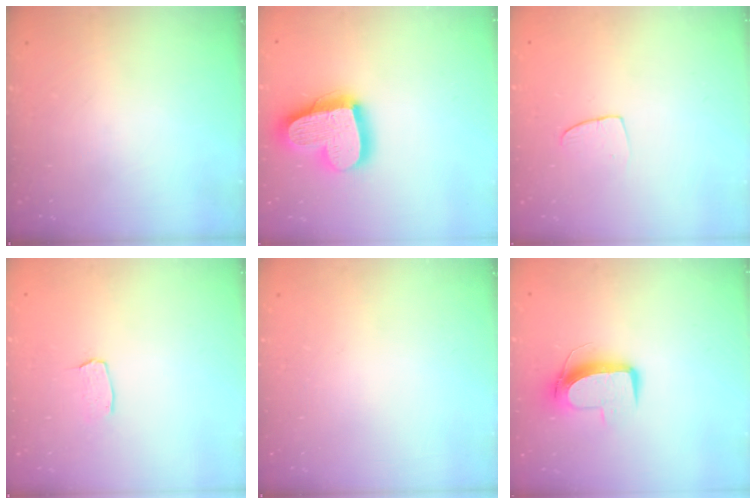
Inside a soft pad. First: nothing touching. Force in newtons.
{"total": 20.5, "press": 20.4, "slide": 1.8}
{"total": 5.8, "press": 5.7, "slide": 0.4}
{"total": 2.9, "press": 2.9, "slide": 0.2}
{"total": 0.0}
{"total": 10.0, "press": 9.9, "slide": 0.8}